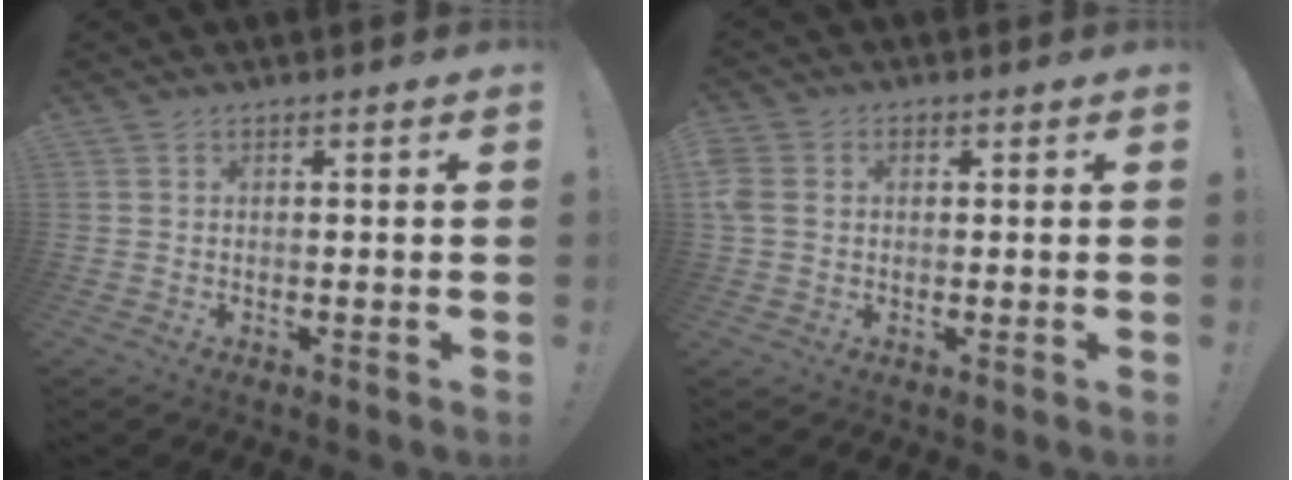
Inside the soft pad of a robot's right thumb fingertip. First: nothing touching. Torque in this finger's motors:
{"motor_torque": [-0.13, -0.16, 0.05, -0.02, 0.07]}